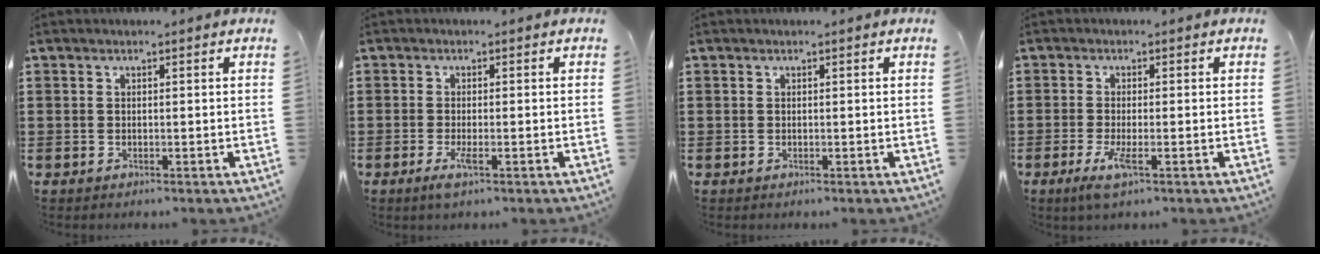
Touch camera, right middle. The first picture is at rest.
{"total": 2.3, "force": [-0.9, 0.3, 2.1], "torque": [-0.049, -0.010, -0.020]}
{"total": 0.0}
{"total": 3.5, "force": [-1.4, 0.6, 3.2], "torque": [-0.073, -0.015, -0.028]}